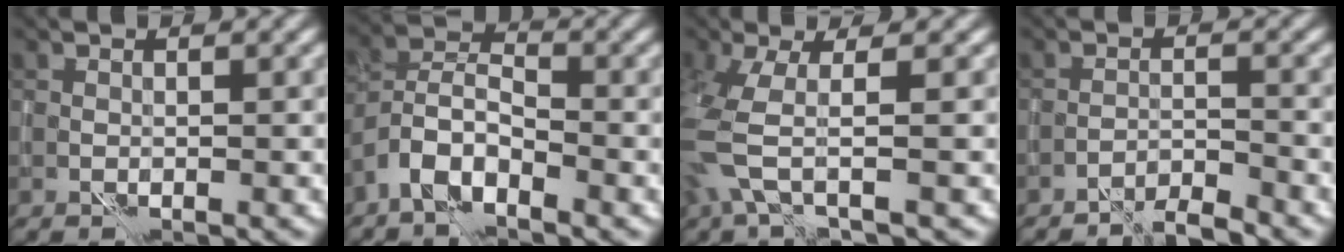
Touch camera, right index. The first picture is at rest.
{"total": 4.6, "force": [-3.0, 2.1, 2.8], "torque": [-0.055, 0.009, -0.069]}
{"total": 4.8, "force": [-1.0, 1.5, 4.4], "torque": [-0.119, -0.007, -0.028]}
{"total": 2.8, "force": [-2.6, 0.0, 0.8], "torque": [-0.010, 0.007, -0.051]}